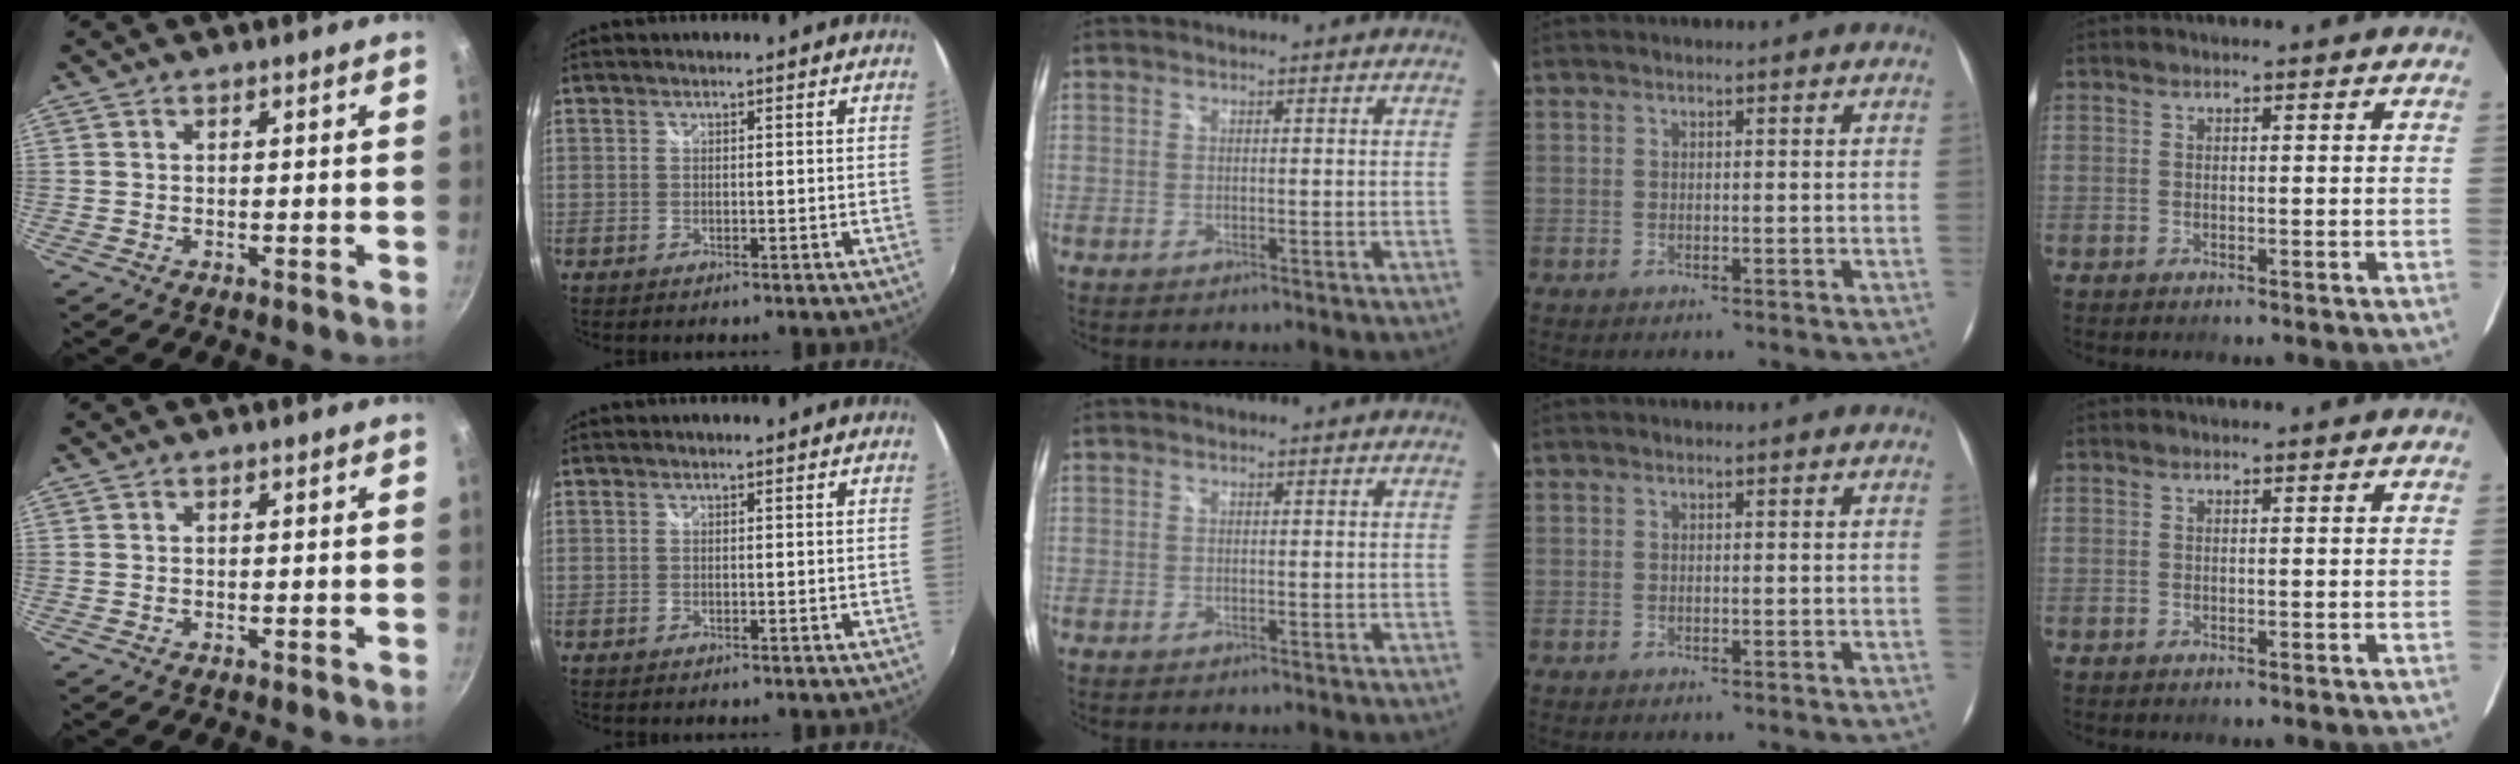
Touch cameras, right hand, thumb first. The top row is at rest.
{}